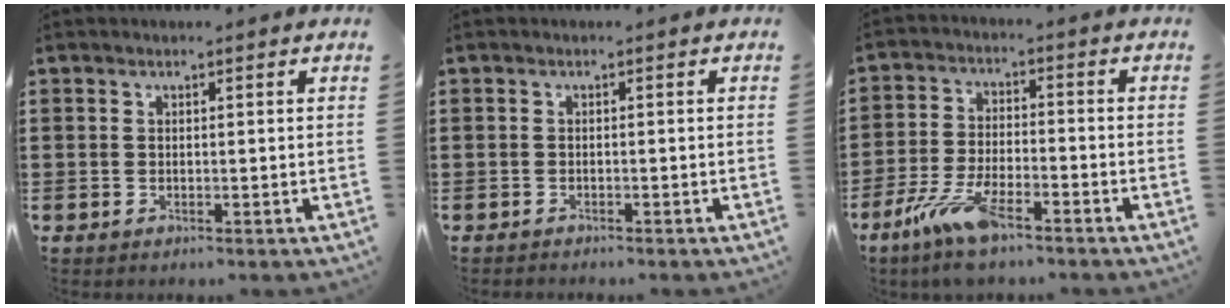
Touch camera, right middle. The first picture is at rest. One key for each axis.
{"total": 1.8, "fx": -1.7, "fy": 0.4, "fz": -0.2, "tx": -0.003, "ty": 0.000, "tz": -0.039}
{"total": 8.7, "fx": -5.9, "fy": 2.2, "fz": 6.0, "tx": -0.141, "ty": -0.012, "tz": -0.114}